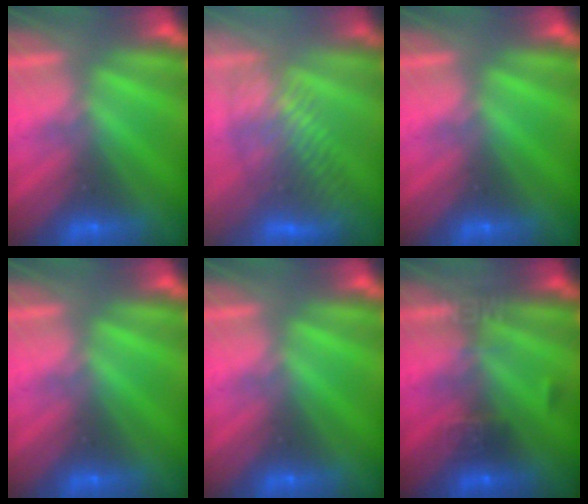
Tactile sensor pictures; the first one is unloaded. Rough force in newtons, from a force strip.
{"total": 4.7}
{"total": 0.0}
{"total": 0.0}
{"total": 0.0}
{"total": 3.2}